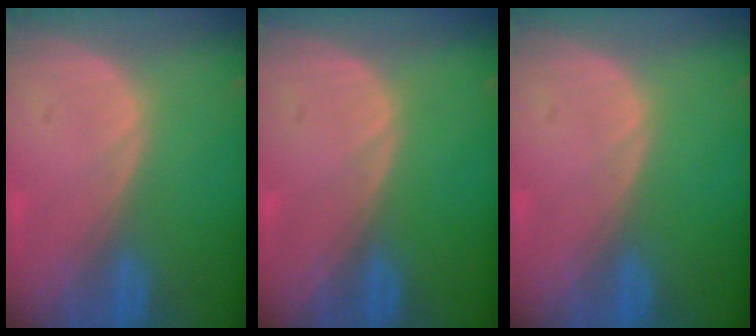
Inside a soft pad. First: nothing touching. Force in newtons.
{"total": 0.0}
{"total": 0.0}